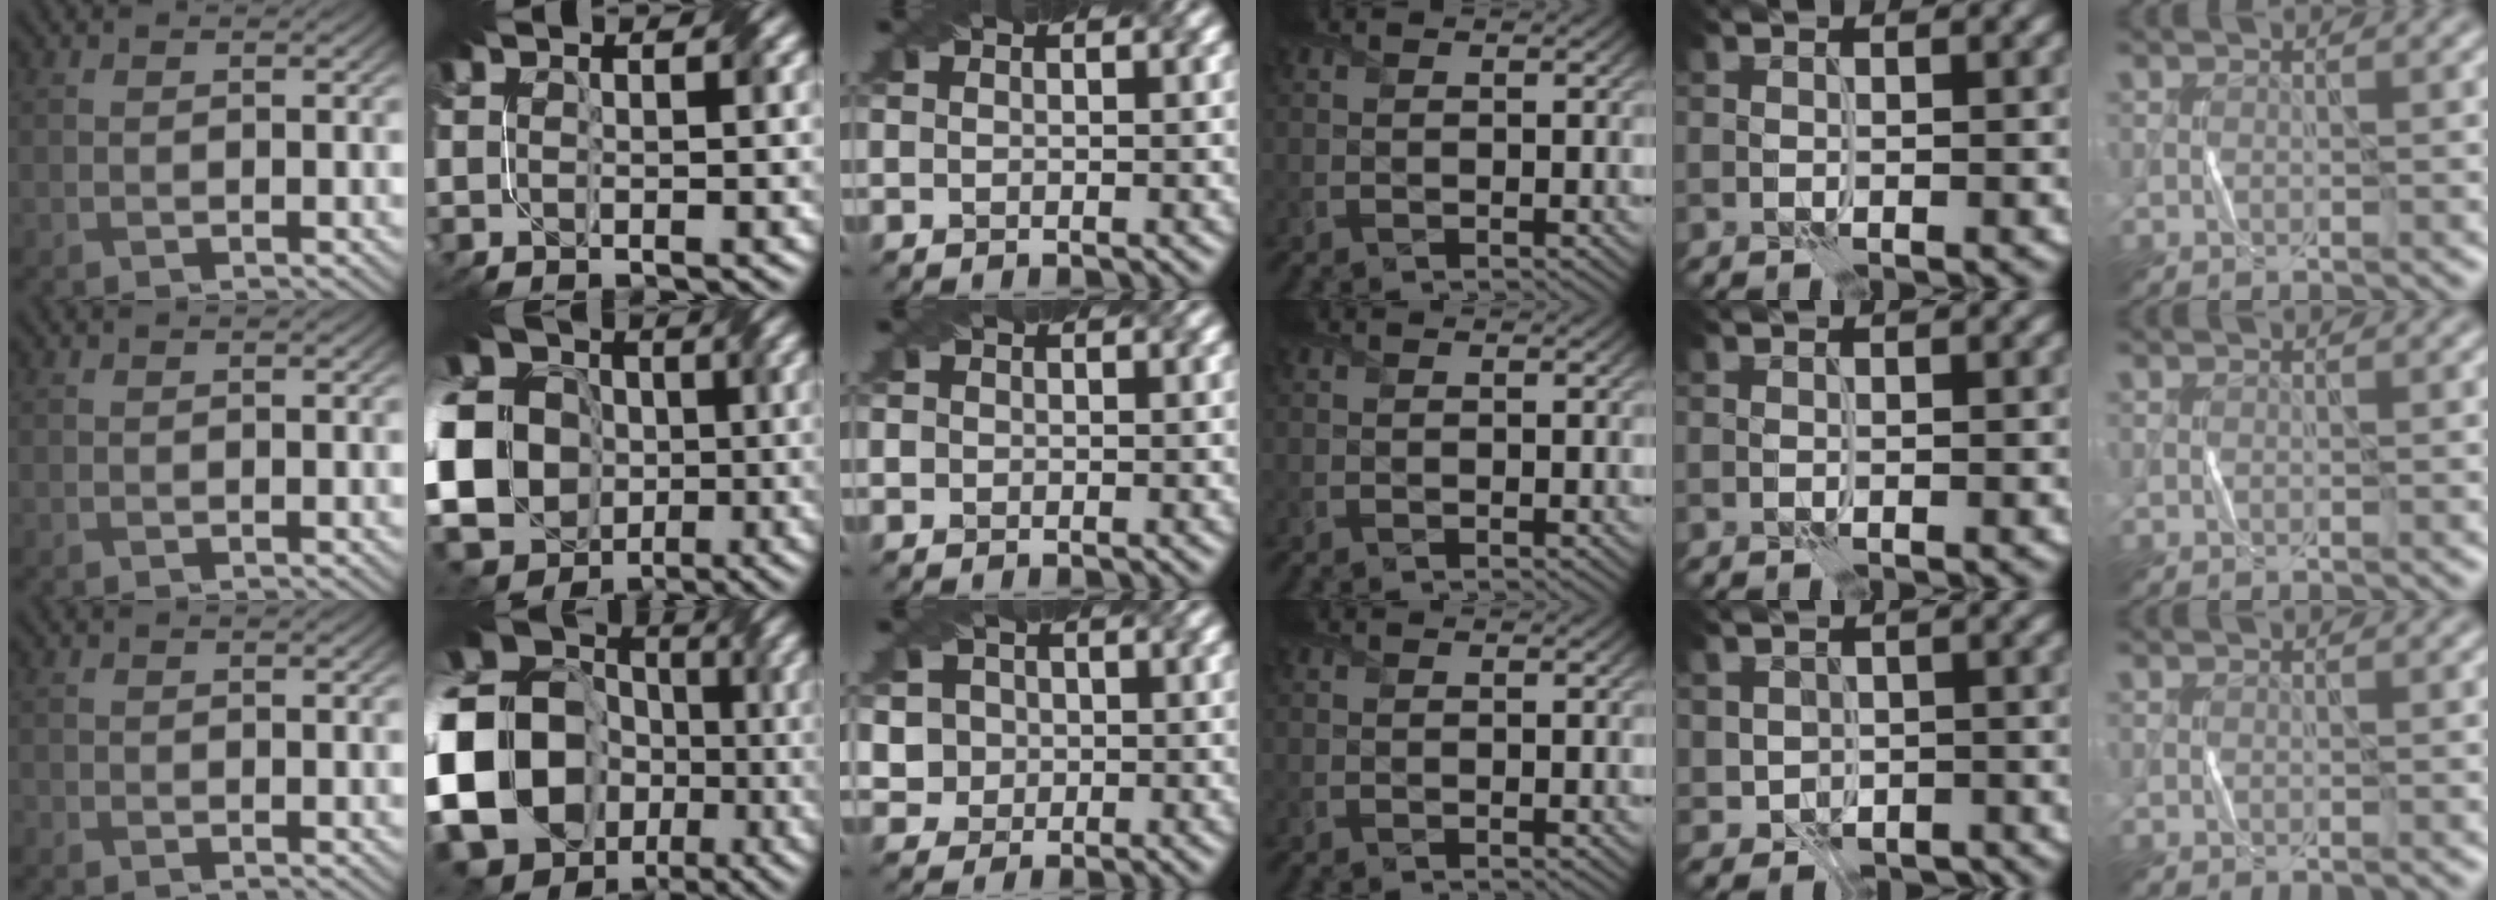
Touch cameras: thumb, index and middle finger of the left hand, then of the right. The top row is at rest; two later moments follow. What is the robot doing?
{"motion": "fold", "object": "paper"}